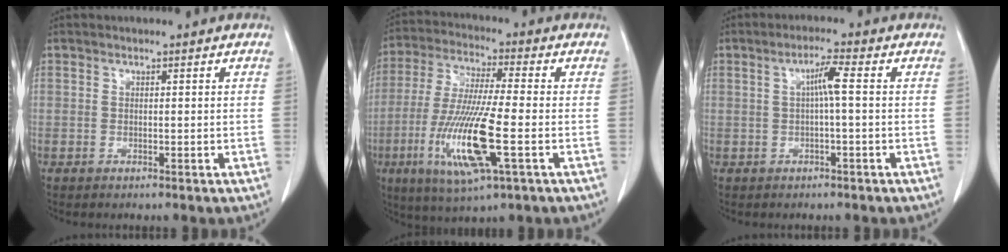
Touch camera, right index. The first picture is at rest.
{"total": 14.9, "force": [-4.3, 1.3, 14.2], "torque": [-0.293, -0.022, -0.079]}
{"total": 3.3, "force": [0.3, 0.0, 3.3], "torque": [-0.060, 0.010, 0.007]}